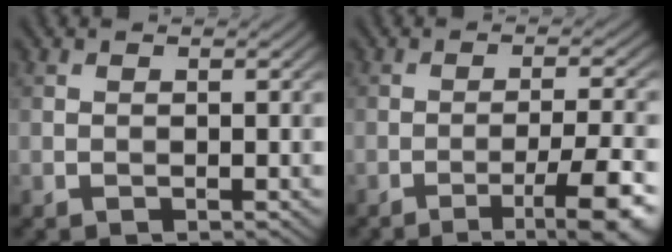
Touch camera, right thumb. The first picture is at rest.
{"total": 8.3, "force": [-4.3, 1.5, 7.0], "torque": [-0.112, 0.006, -0.061]}